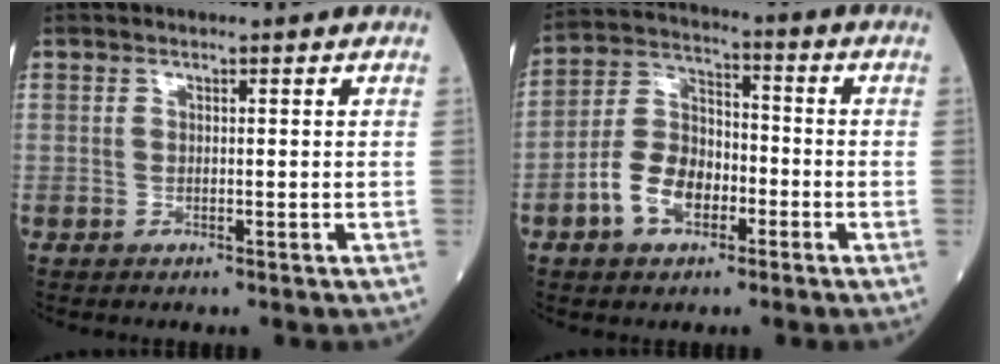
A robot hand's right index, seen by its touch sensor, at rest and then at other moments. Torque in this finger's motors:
{"motor_torque": [1.25, -0.86, 0.70, 0.08]}